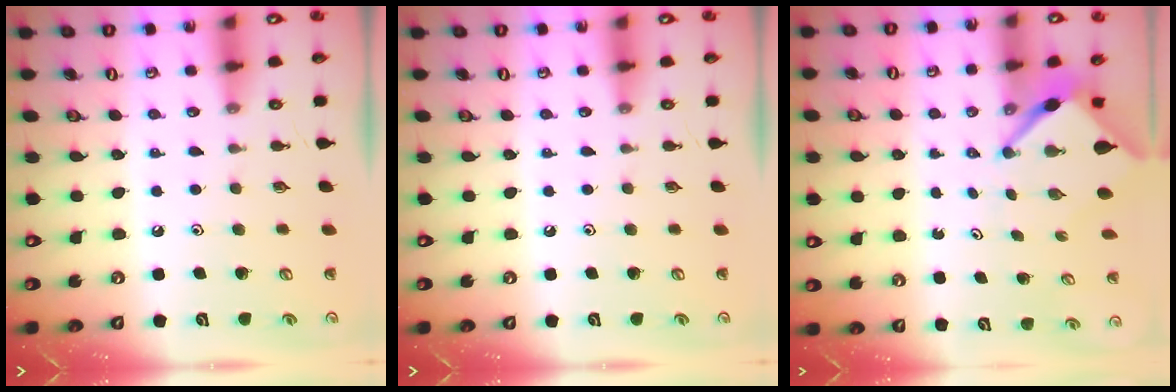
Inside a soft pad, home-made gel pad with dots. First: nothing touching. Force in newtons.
{"total": 0.0}
{"total": 5.0, "press": 5.0, "slide": 0.6}